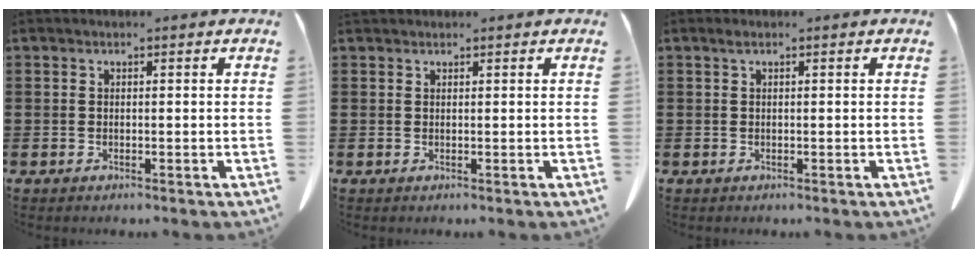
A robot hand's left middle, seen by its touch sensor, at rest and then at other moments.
{"total": 0.6, "force": [0.6, 0.1, 0.0], "torque": [-0.003, -0.002, 0.013]}
{"total": 0.6, "force": [0.3, 0.1, 0.5], "torque": [-0.011, 0.002, 0.005]}